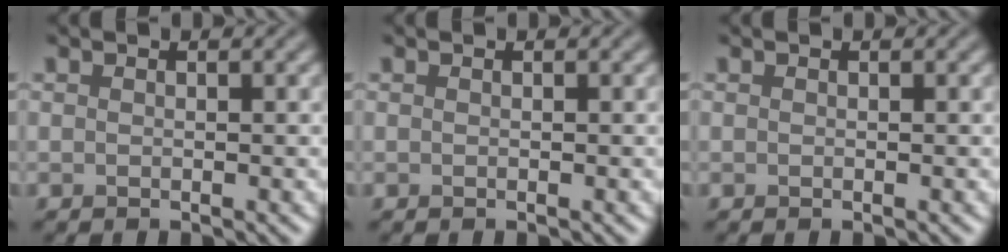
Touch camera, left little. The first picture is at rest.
{"total": 0.0}
{"total": 0.0}